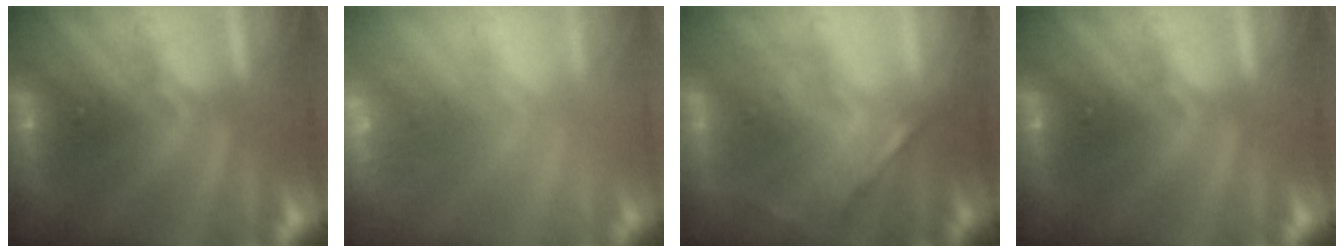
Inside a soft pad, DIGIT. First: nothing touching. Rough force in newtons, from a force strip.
{"total": 9.8}
{"total": 1.1}
{"total": 0.0}